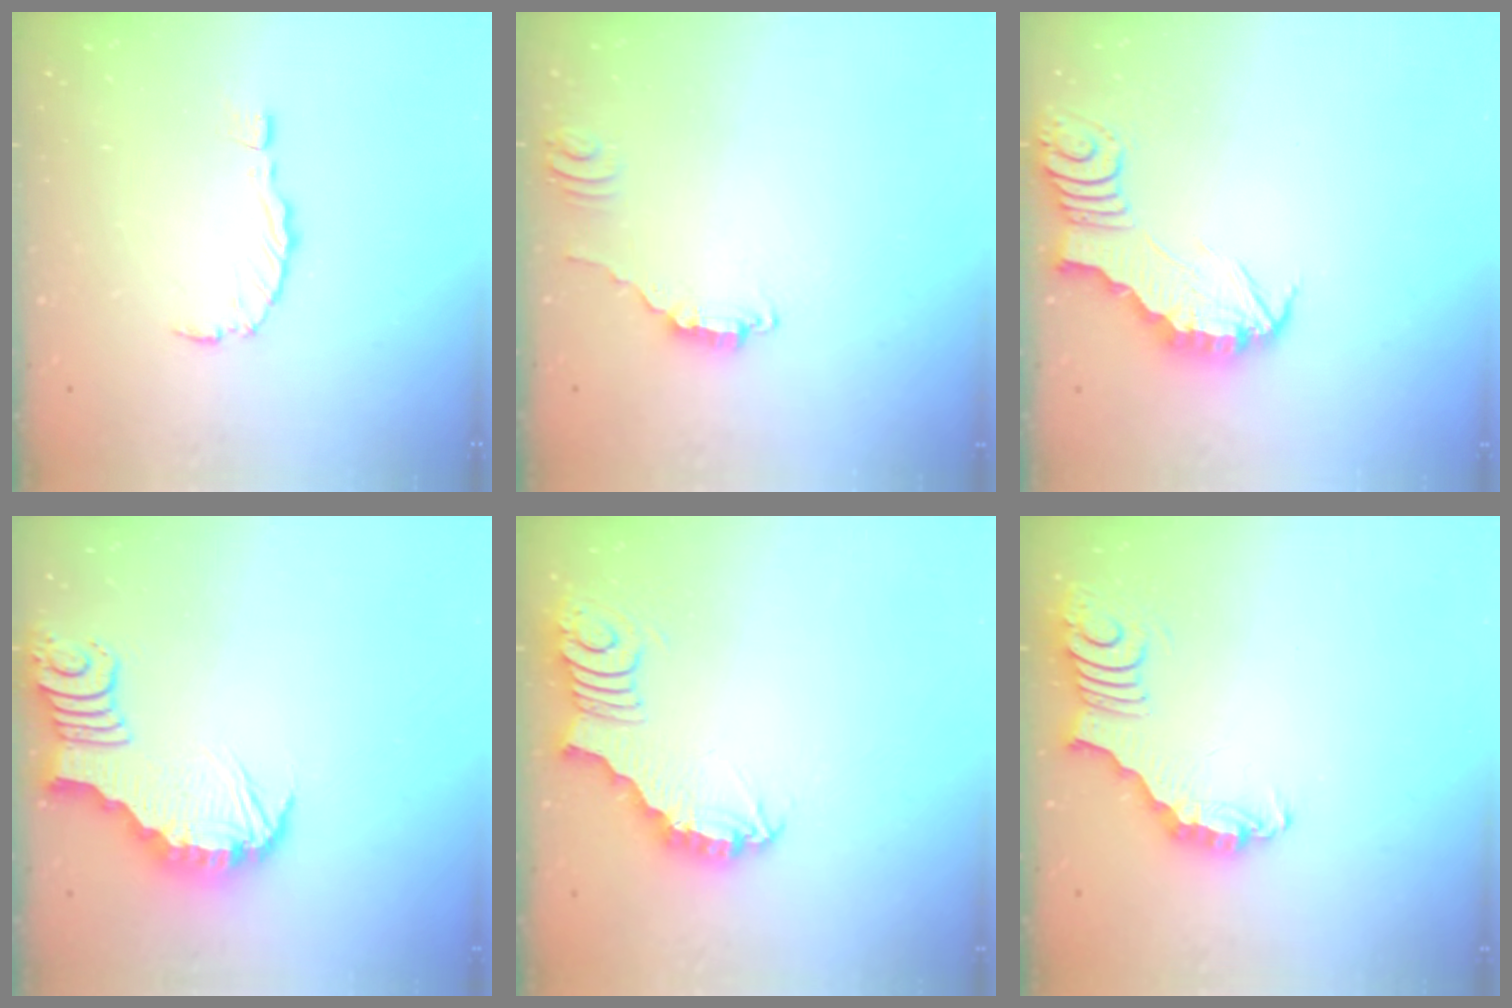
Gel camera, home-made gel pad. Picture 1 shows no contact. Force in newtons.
{"total": 2.6, "press": 2.6, "slide": 0.2}
{"total": 3.0, "press": 3.0, "slide": 0.3}
{"total": 3.4, "press": 3.4, "slide": 0.1}
{"total": 3.8, "press": 3.8, "slide": 0.8}
{"total": 3.1, "press": 3.1, "slide": 0.6}